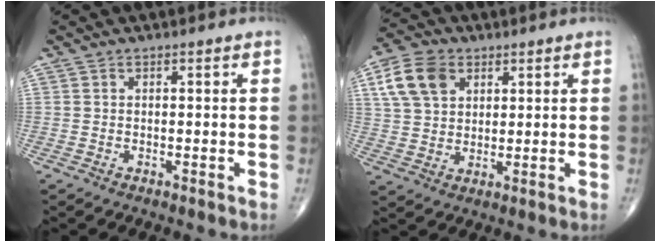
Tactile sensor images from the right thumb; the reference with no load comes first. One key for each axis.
{"total": 9.8, "fx": 4.0, "fy": 6.8, "fz": 5.8, "tx": -0.097, "ty": -0.002, "tz": 0.075}